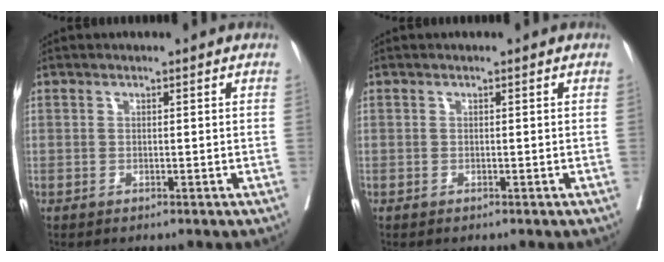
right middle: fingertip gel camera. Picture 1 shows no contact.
{"total": 0.0}